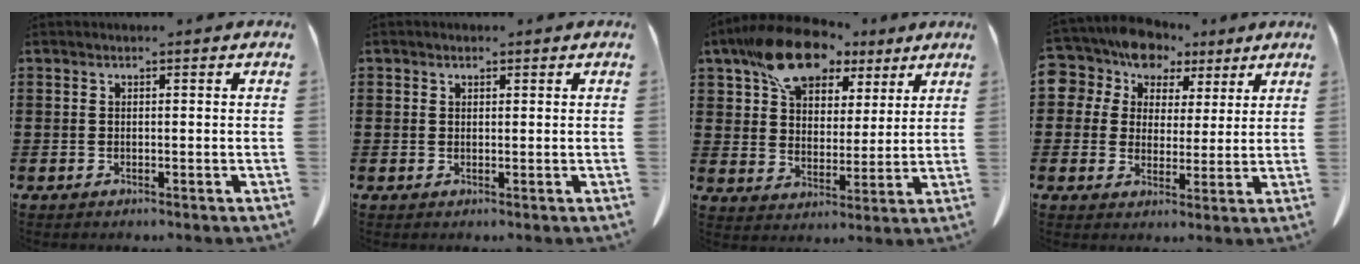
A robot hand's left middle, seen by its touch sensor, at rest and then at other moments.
{"total": 0.9, "force": [0.7, 0.6, 0.2], "torque": [-0.006, 0.001, 0.015]}
{"total": 13.6, "force": [9.9, 7.1, 6.1], "torque": [-0.127, -0.028, 0.186]}
{"total": 7.6, "force": [5.6, 5.1, 0.5], "torque": [-0.052, -0.029, 0.102]}